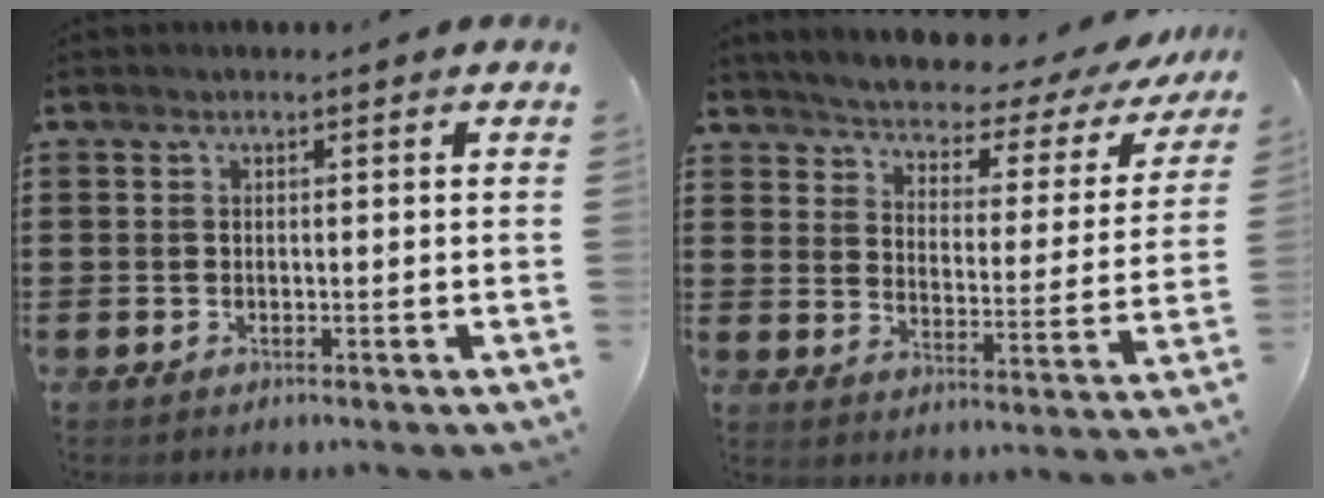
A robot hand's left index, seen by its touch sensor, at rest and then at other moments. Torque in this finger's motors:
{"motor_torque": [1.02, -1.11, 0.58, 0.21]}